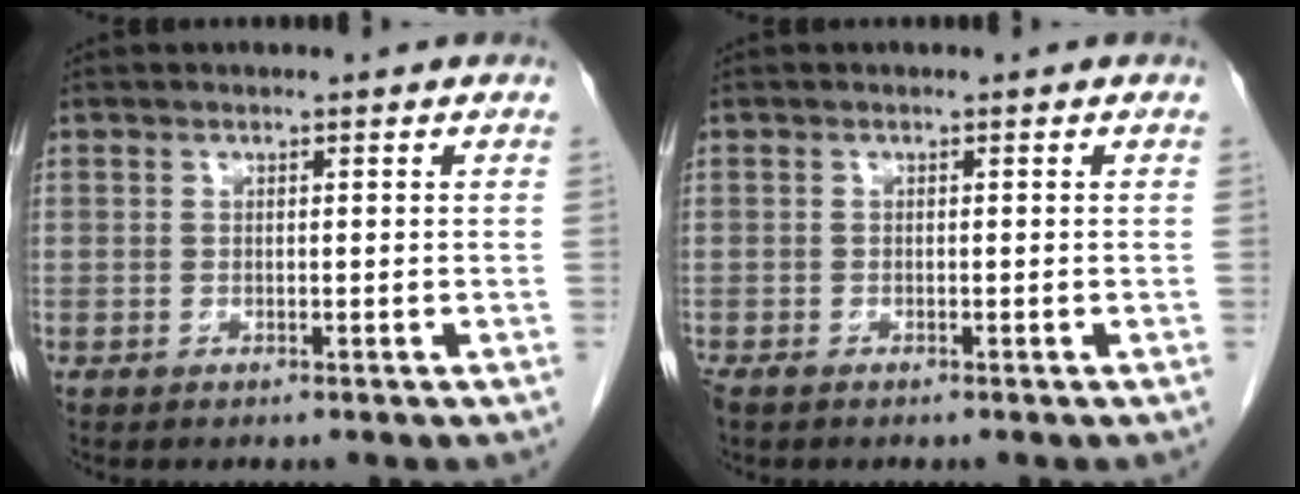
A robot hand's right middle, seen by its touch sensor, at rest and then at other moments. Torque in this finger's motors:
{"motor_torque": [0.21, -0.09, 0.07, 0.02]}